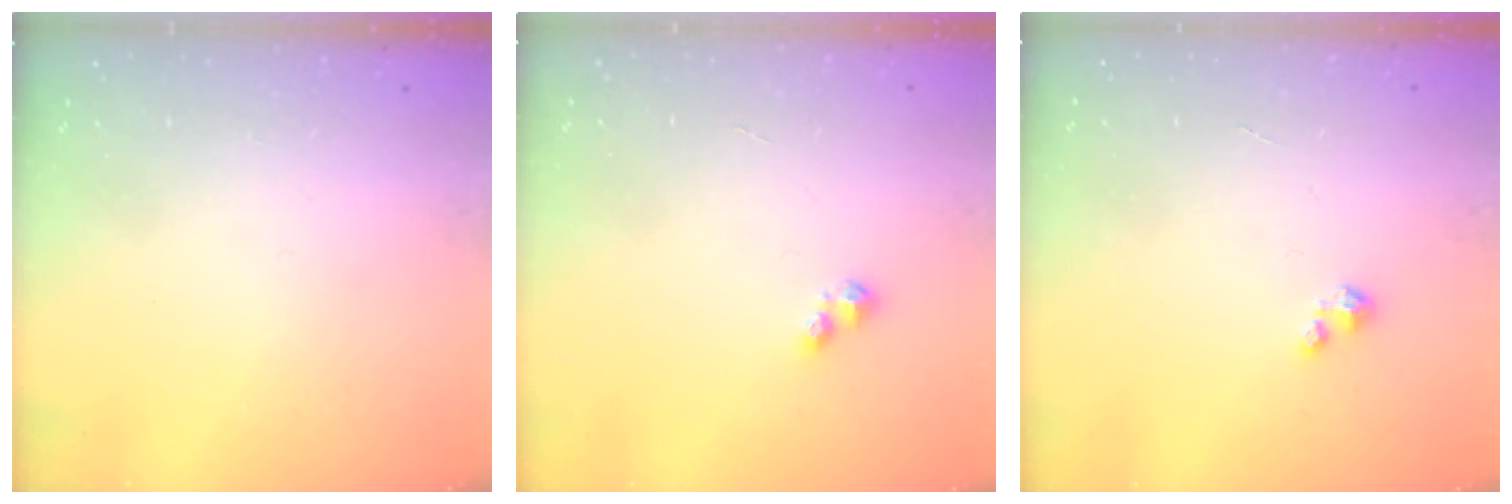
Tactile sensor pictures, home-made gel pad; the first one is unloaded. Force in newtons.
{"total": 2.5, "press": 2.5, "slide": 0.4}
{"total": 1.2, "press": 1.2, "slide": 0.2}